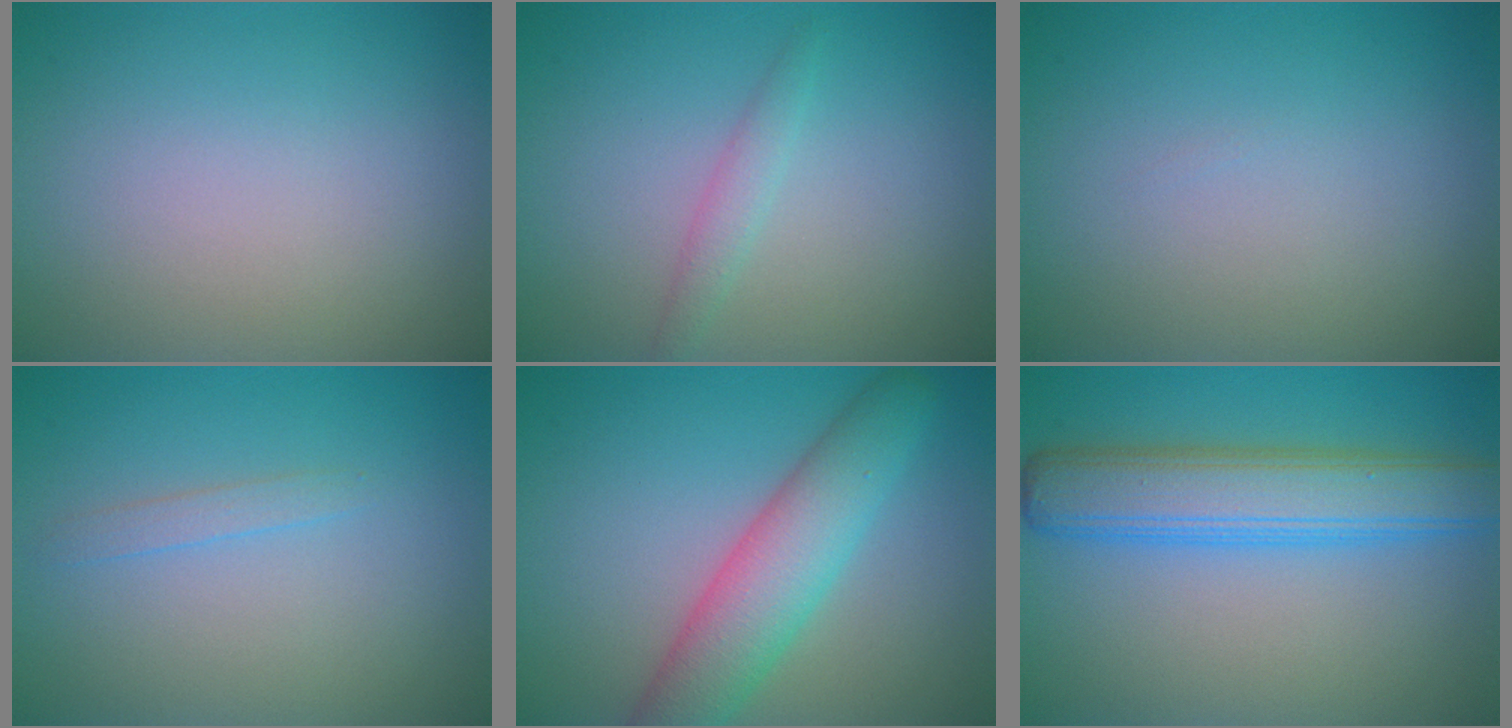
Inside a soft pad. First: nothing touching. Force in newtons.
{"total": 1.4, "press": 1.4, "slide": 0.1}
{"total": 0.0}
{"total": 1.0, "press": 1.0, "slide": 0.1}
{"total": 6.0, "press": 6.0, "slide": 0.2}
{"total": 5.5, "press": 5.5, "slide": 0.3}